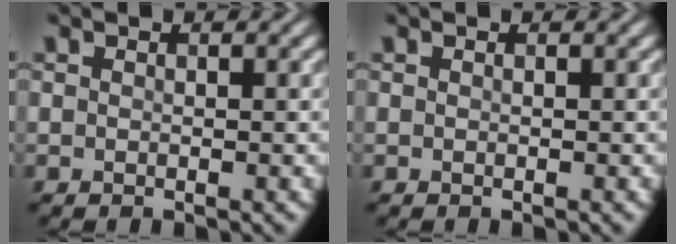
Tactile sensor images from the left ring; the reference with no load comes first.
{"total": 0.0}